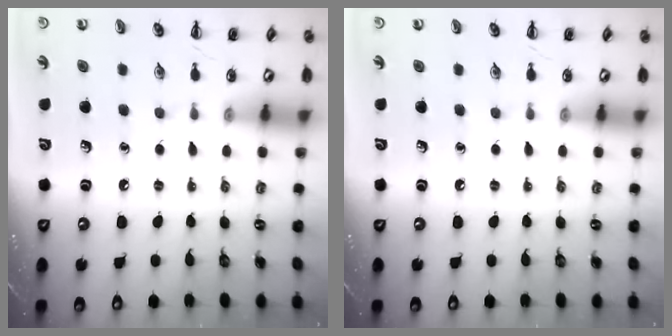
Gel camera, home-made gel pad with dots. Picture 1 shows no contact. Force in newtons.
{"total": 0.0}